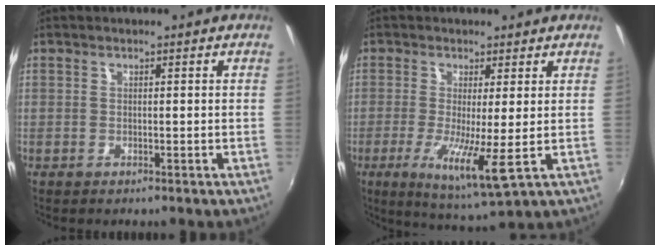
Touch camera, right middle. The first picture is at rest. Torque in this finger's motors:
{"motor_torque": [1.50, -0.63, 0.21, 0.14]}